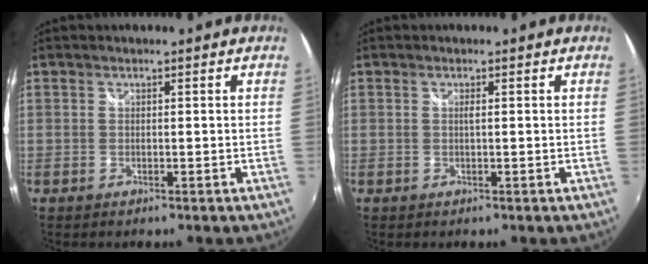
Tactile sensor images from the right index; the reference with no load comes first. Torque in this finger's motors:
{"motor_torque": [0.50, 0.14, 0.15, 0.02]}